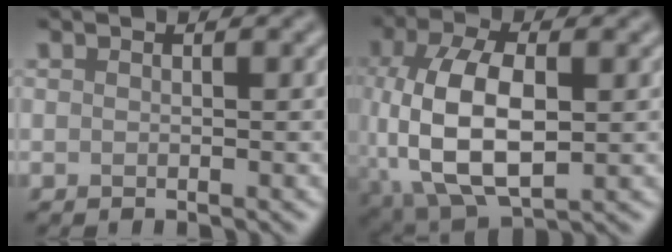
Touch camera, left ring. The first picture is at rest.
{"total": 10.4, "force": [-0.7, 5.6, 8.8], "torque": [-0.194, -0.010, -0.008]}